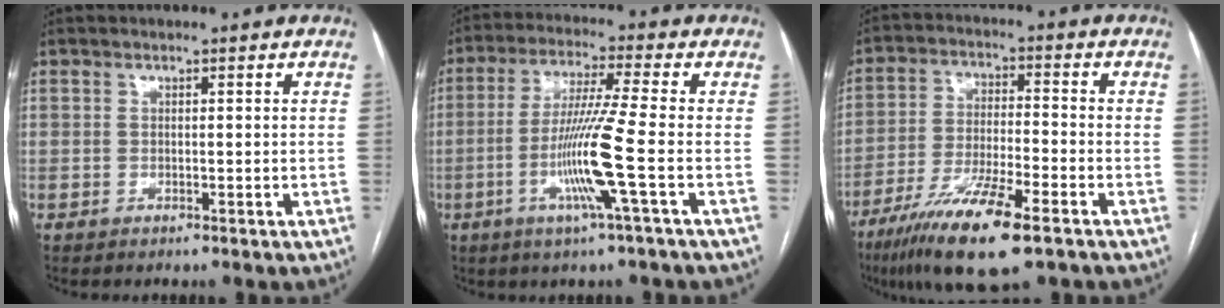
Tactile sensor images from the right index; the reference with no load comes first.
{"total": 10.5, "force": [-3.1, -1.9, 9.9], "torque": [-0.198, -0.015, -0.064]}
{"total": 13.8, "force": [-8.4, 1.6, 10.9], "torque": [-0.210, -0.031, -0.147]}